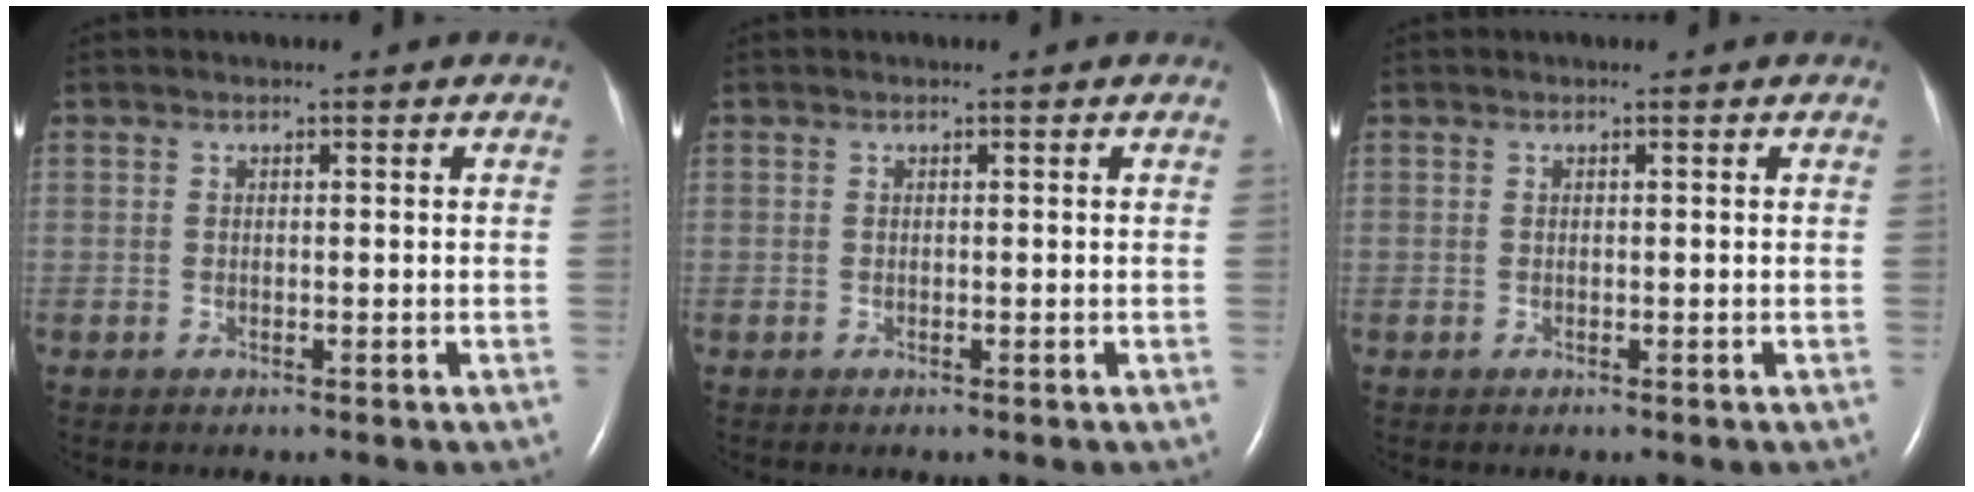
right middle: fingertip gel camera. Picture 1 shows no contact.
{"total": 0.0}
{"total": 0.0}